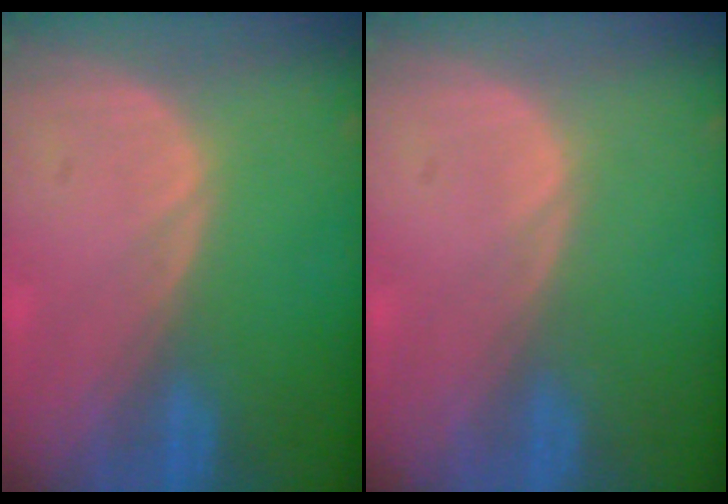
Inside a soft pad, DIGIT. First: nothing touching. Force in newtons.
{"total": 0.5, "press": 0.1, "slide": 0.5}